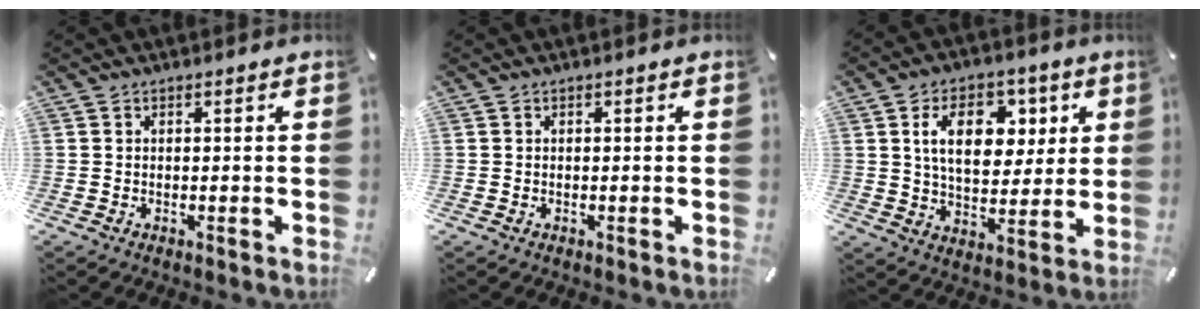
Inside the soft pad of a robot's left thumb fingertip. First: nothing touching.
{"total": 0.0}
{"total": 14.3, "force": [4.7, 9.3, 9.7], "torque": [-0.145, 0.001, 0.080]}